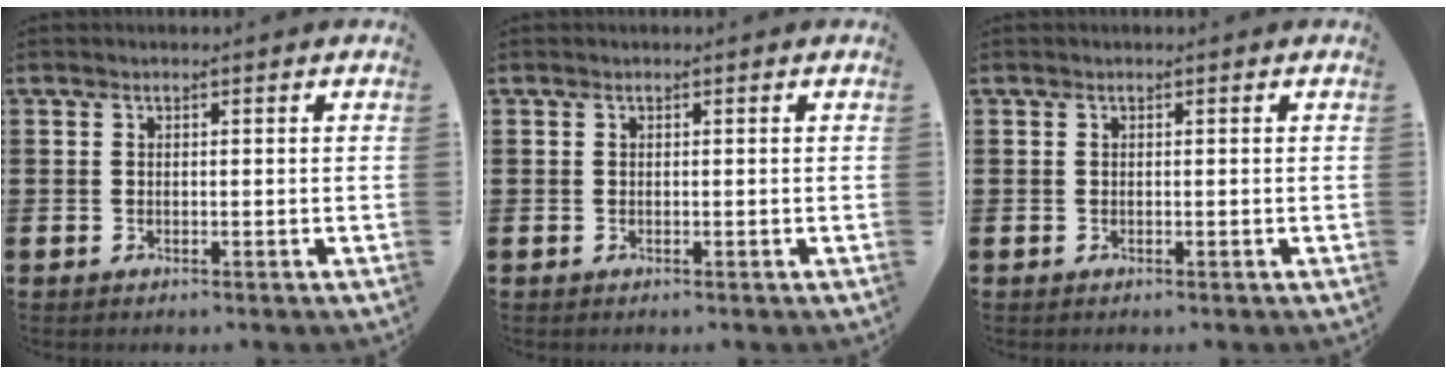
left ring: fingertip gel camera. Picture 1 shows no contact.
{"total": 0.0}
{"total": 0.0}